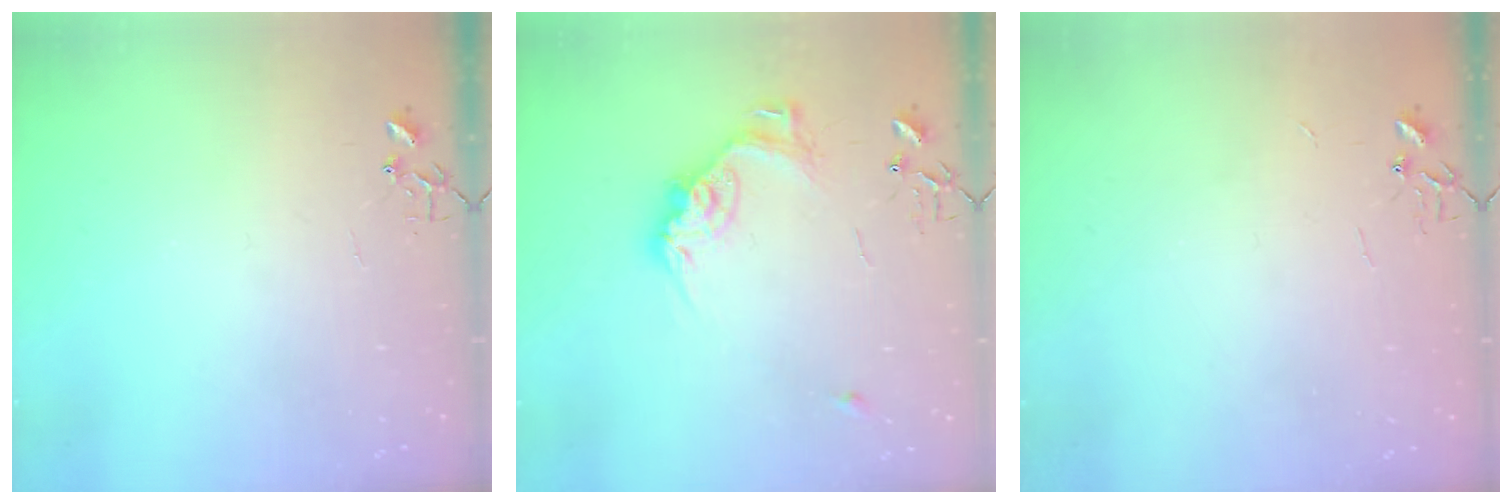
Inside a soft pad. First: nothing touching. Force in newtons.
{"total": 15.4, "press": 15.4, "slide": 1.0}
{"total": 2.2, "press": 2.2, "slide": 0.3}